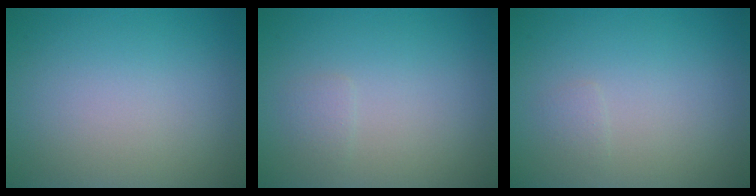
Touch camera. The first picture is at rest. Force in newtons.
{"total": 0.7, "press": 0.7, "slide": 0.0}
{"total": 0.6, "press": 0.6, "slide": 0.1}